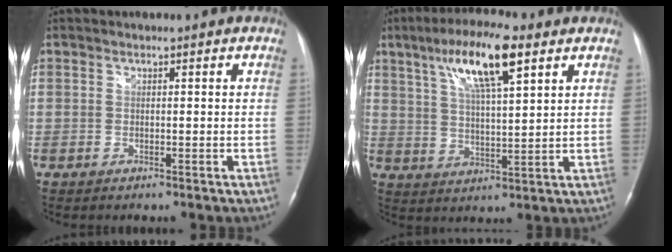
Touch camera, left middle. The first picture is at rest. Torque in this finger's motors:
{"motor_torque": [1.41, -0.62, 0.23, 0.12]}